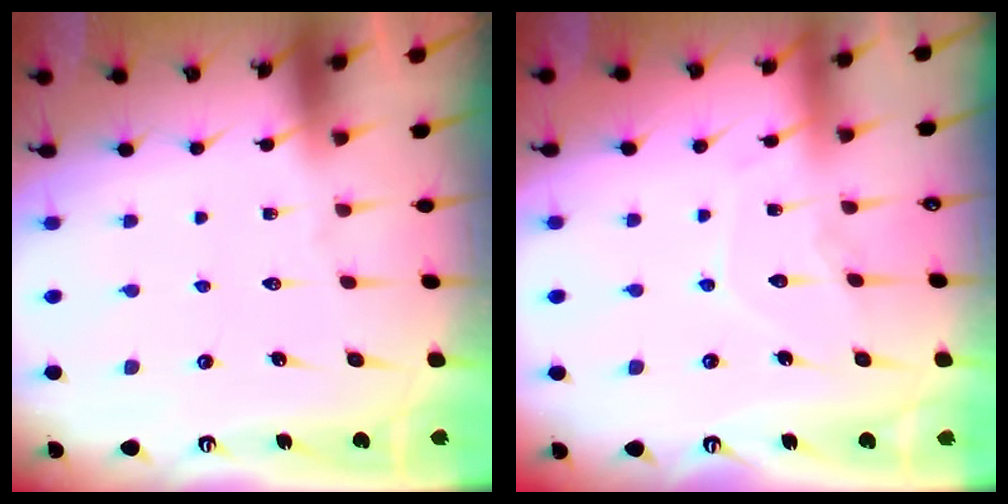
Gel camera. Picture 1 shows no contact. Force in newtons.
{"total": 7.1, "press": 7.0, "slide": 0.8}